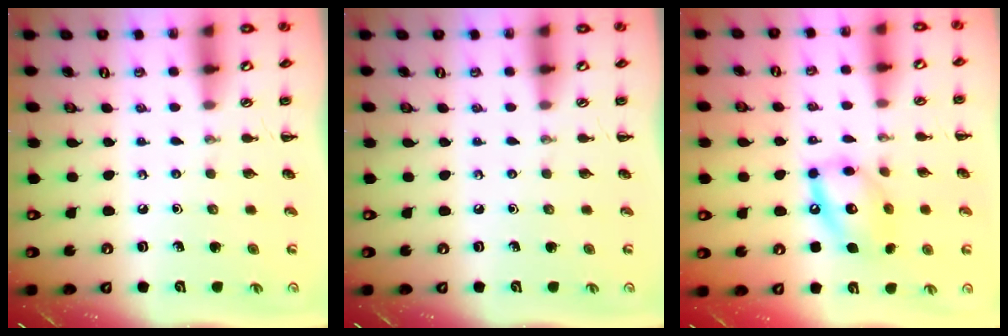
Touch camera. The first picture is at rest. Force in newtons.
{"total": 0.0}
{"total": 13.8, "press": 13.7, "slide": 1.9}